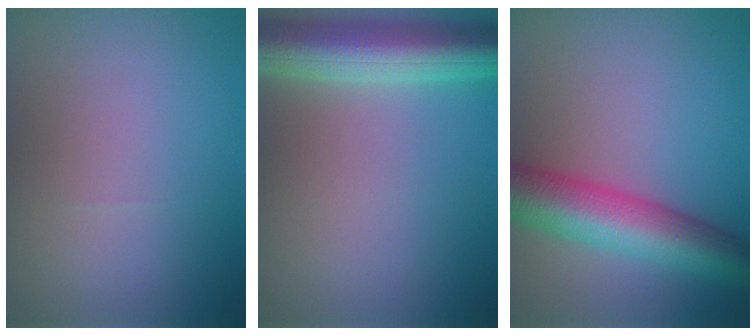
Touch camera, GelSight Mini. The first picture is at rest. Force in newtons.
{"total": 7.9, "press": 7.8, "slide": 0.4}
{"total": 9.2, "press": 9.2, "slide": 0.2}